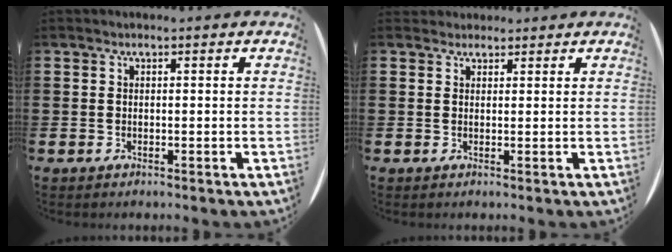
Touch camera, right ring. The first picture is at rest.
{"total": 1.2, "force": [1.1, 0.4, -0.2], "torque": [0.001, 0.003, 0.023]}